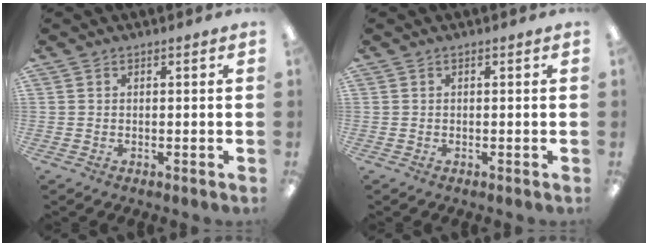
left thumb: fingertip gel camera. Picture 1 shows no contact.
{"total": 0.0}